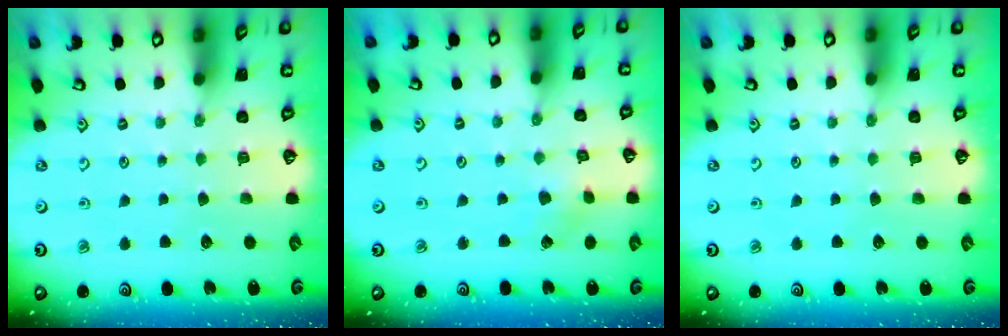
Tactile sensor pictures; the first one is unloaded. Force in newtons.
{"total": 1.5, "press": 1.5, "slide": 0.2}
{"total": 0.0}